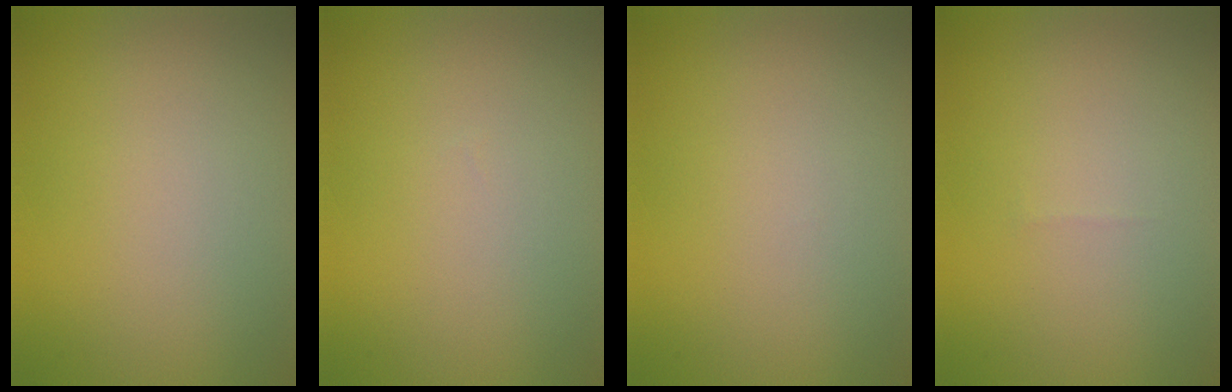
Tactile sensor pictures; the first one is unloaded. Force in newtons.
{"total": 0.0}
{"total": 0.0}
{"total": 0.0}